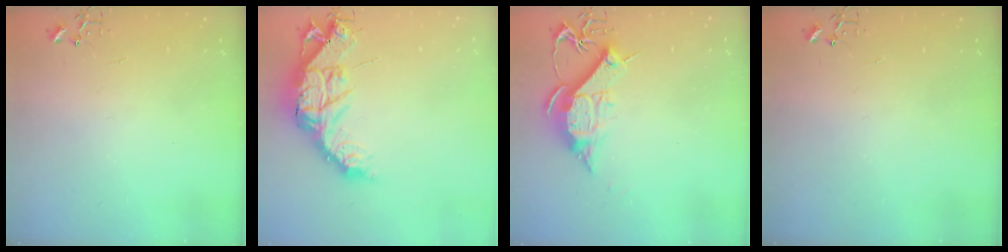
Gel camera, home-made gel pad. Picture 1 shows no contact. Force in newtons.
{"total": 16.2, "press": 16.2, "slide": 1.5}
{"total": 11.9, "press": 11.9, "slide": 0.7}
{"total": 0.0}